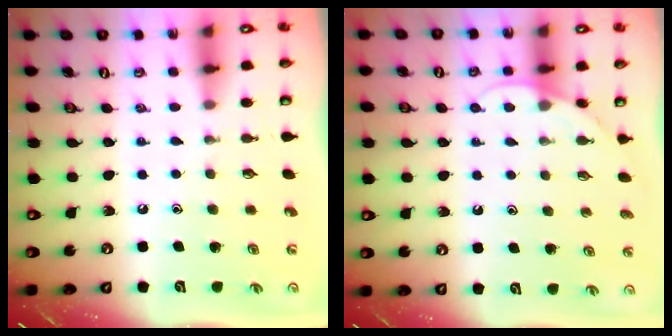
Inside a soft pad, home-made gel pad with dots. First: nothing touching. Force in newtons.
{"total": 4.7, "press": 4.7, "slide": 0.4}